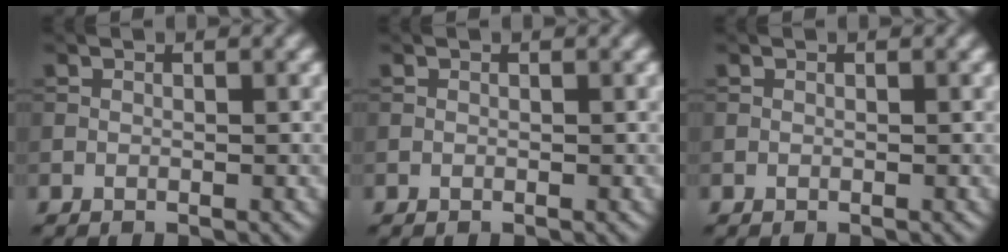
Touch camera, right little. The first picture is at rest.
{"total": 0.0}
{"total": 0.0}